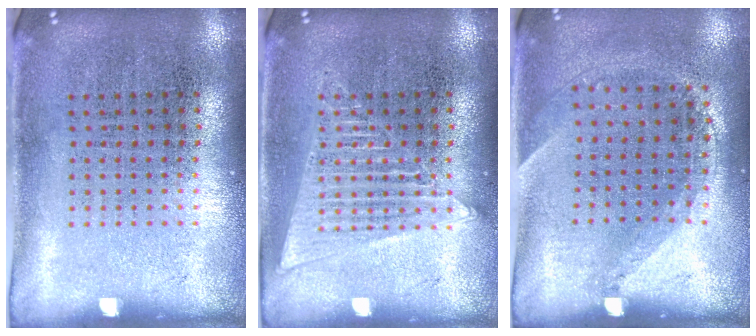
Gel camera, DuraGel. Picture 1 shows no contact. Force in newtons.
{"total": 2.2, "press": 2.2, "slide": 0.2}
{"total": 1.4, "press": 1.0, "slide": 1.0}